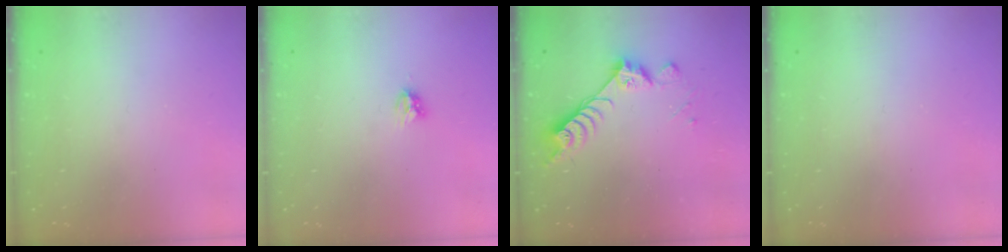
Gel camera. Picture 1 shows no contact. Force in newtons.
{"total": 4.2, "press": 4.2, "slide": 0.5}
{"total": 7.0, "press": 6.9, "slide": 1.4}
{"total": 0.0}